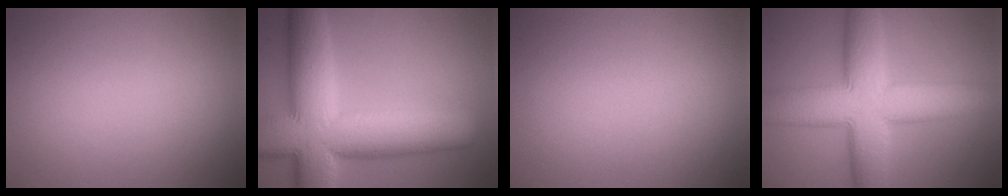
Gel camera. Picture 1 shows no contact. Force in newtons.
{"total": 14.1, "press": 14.1, "slide": 0.8}
{"total": 0.0}
{"total": 11.0, "press": 11.0, "slide": 0.5}